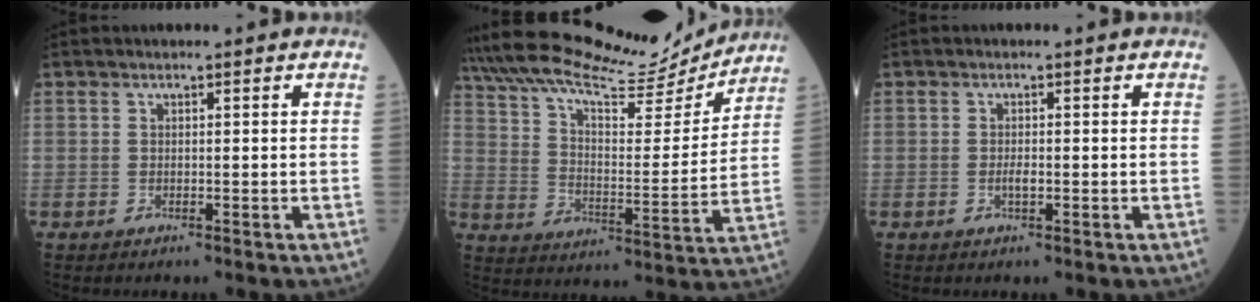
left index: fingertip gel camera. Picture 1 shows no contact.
{"total": 23.3, "force": [21.2, 4.0, 8.6], "torque": [-0.172, -0.012, 0.315]}
{"total": 1.1, "force": [-0.4, 0.4, 1.0], "torque": [-0.020, -0.001, -0.007]}